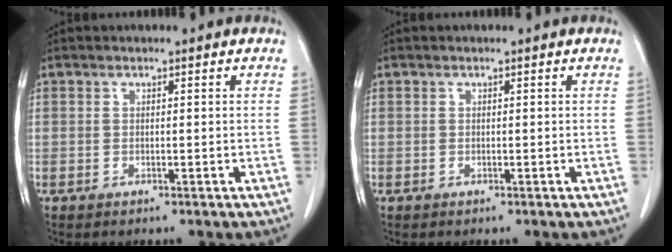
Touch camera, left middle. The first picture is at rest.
{"total": 0.0}